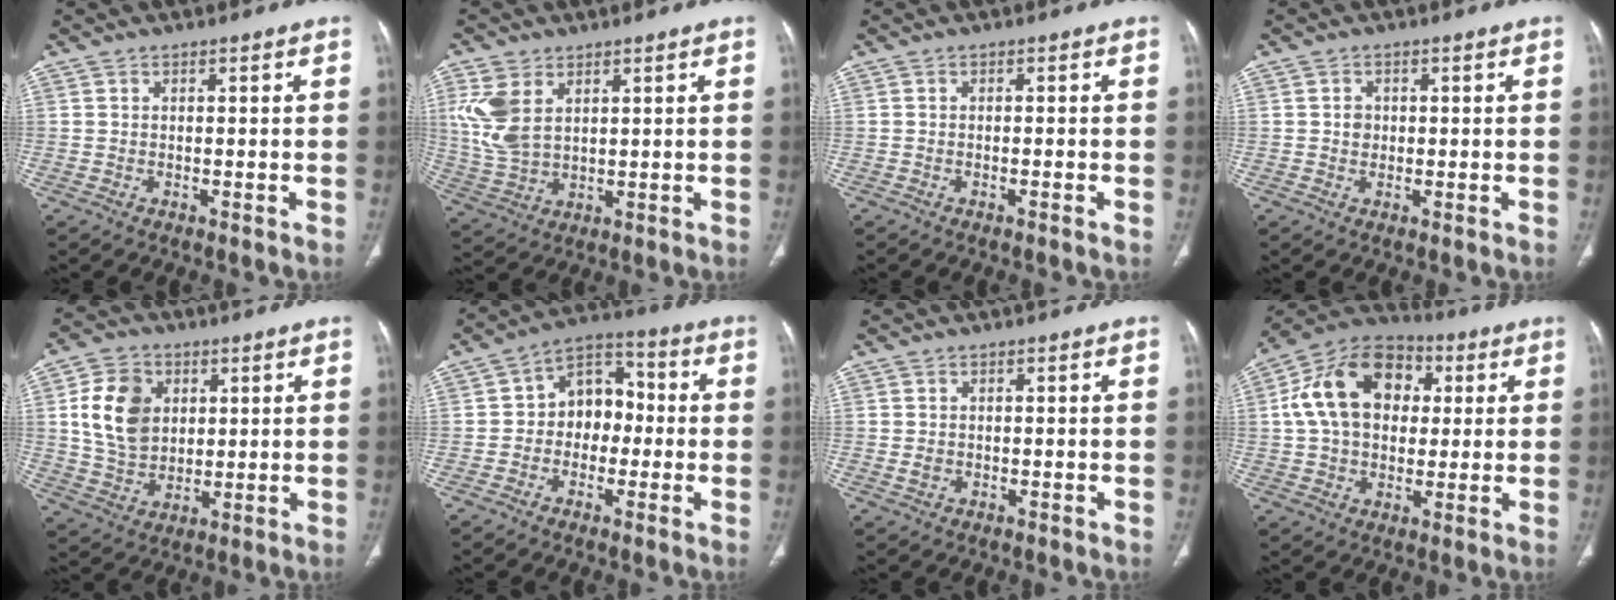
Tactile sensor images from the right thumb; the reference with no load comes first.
{"total": 9.0, "force": [3.2, 5.7, 6.1], "torque": [-0.135, -0.008, 0.076]}
{"total": 0.8, "force": [-0.4, 0.0, 0.7], "torque": [-0.016, 0.003, -0.004]}
{"total": 1.8, "force": [0.0, 1.6, 0.8], "torque": [0.003, 0.005, -0.001]}
{"total": 12.3, "force": [2.9, 9.4, 7.4], "torque": [-0.104, -0.005, 0.057]}
{"total": 9.6, "force": [-0.7, 7.2, 6.2], "torque": [-0.045, 0.039, -0.029]}
{"total": 1.4, "force": [-0.1, 1.1, 0.8], "torque": [-0.013, 0.000, 0.002]}
{"total": 17.7, "force": [3.1, 12.8, 11.8], "torque": [-0.179, 0.023, 0.044]}